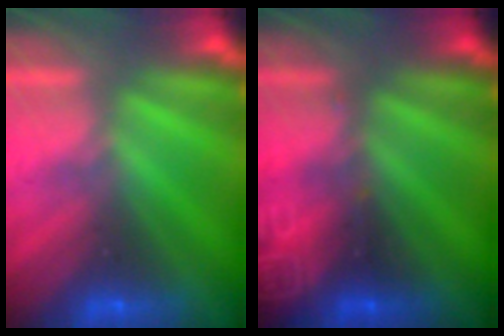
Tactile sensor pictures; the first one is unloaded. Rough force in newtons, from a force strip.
{"total": 2.9}